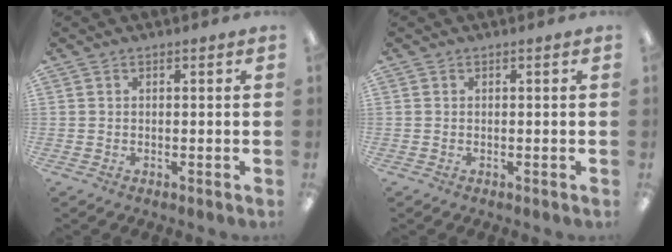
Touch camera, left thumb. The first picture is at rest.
{"total": 0.0}